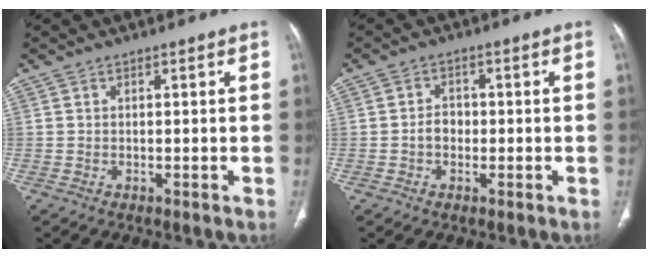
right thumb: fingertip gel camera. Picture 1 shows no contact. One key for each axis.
{"total": 1.3, "fx": -0.4, "fy": 1.0, "fz": 0.7, "tx": -0.005, "ty": 0.005, "tz": -0.009}